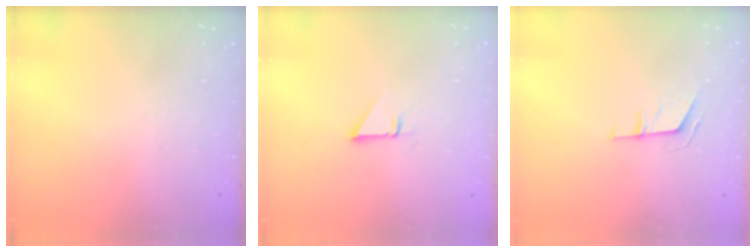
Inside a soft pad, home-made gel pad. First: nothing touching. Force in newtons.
{"total": 0.9, "press": 0.9, "slide": 0.1}
{"total": 6.1, "press": 6.1, "slide": 1.0}